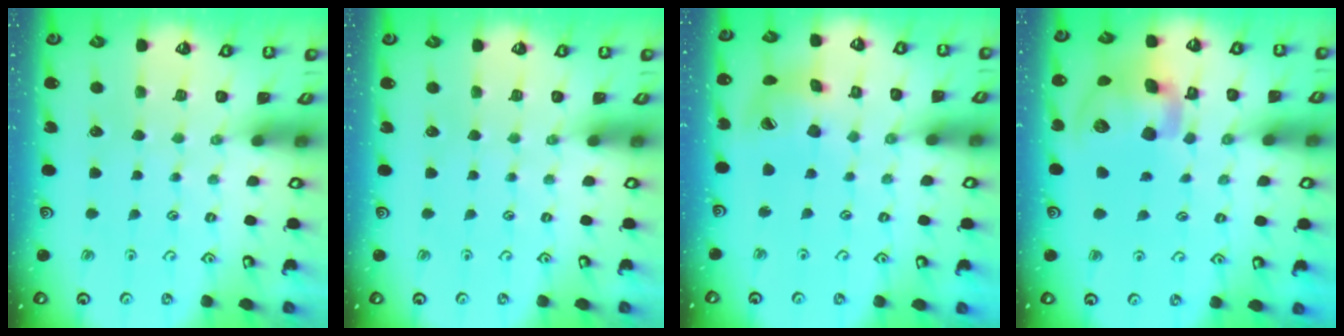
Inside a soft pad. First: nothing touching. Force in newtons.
{"total": 0.0}
{"total": 12.0, "press": 12.0, "slide": 1.4}
{"total": 15.5, "press": 15.3, "slide": 2.3}